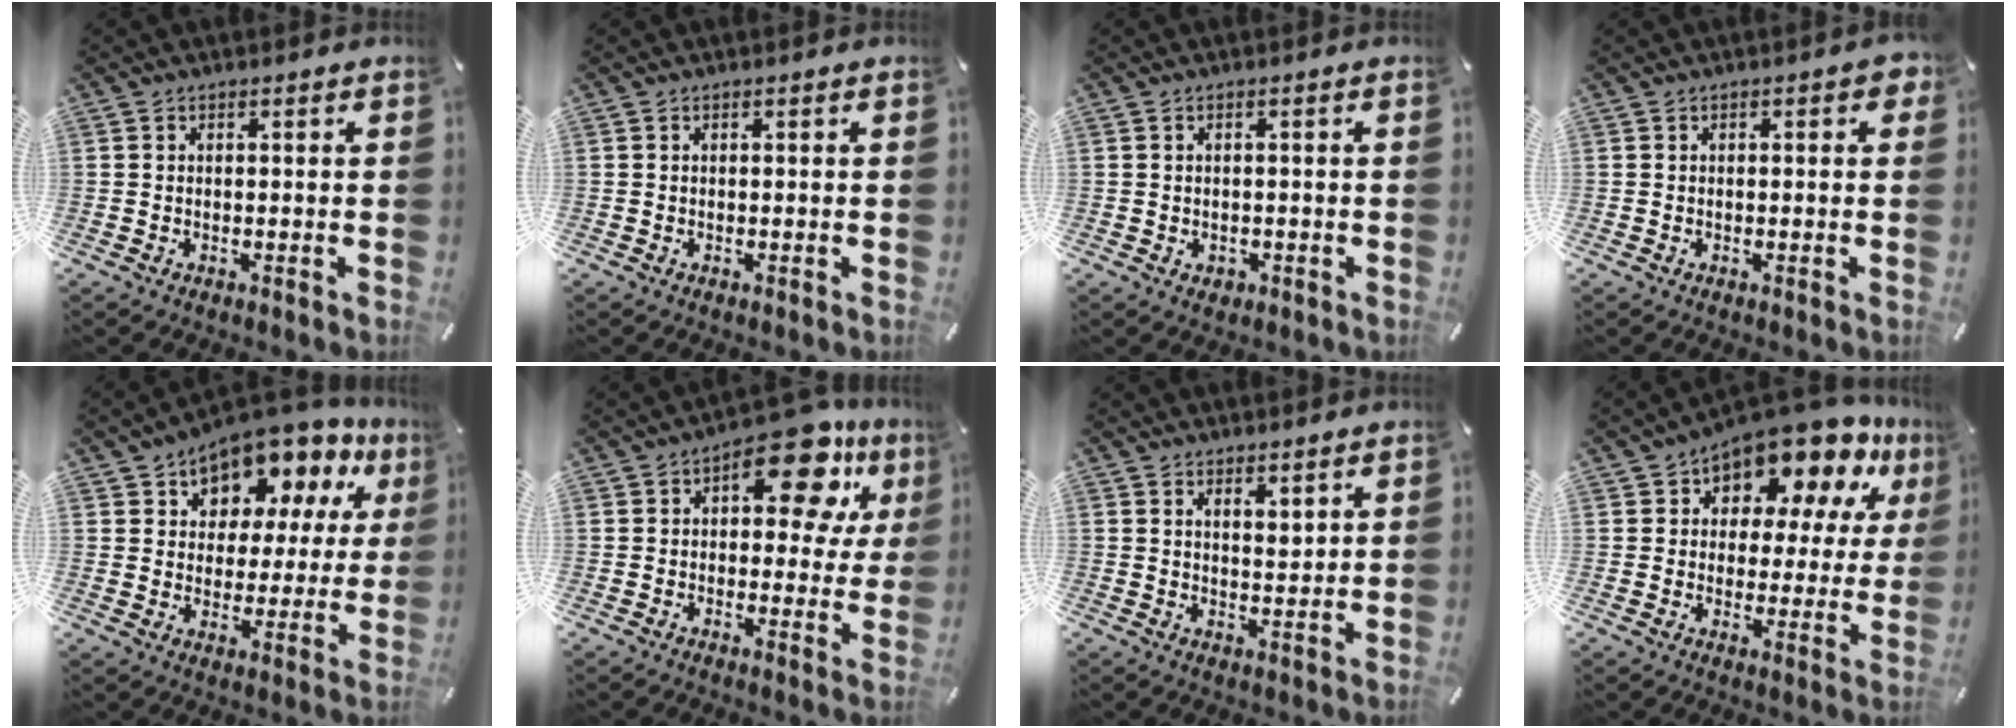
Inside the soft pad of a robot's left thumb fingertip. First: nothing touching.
{"total": 0.0}
{"total": 1.3, "force": [-0.2, 1.1, 0.6], "torque": [-0.013, 0.004, -0.007]}
{"total": 2.0, "force": [0.2, 0.9, 1.8], "torque": [-0.018, 0.000, -0.002]}
{"total": 10.2, "force": [8.1, 5.9, 2.2], "torque": [-0.041, -0.082, 0.143]}
{"total": 15.1, "force": [6.7, 7.2, 11.4], "torque": [-0.141, -0.038, 0.105]}
{"total": 3.0, "force": [2.7, 1.0, 0.9], "torque": [-0.004, -0.019, 0.046]}
{"total": 13.0, "force": [10.0, 6.2, 5.6], "torque": [-0.095, -0.087, 0.171]}